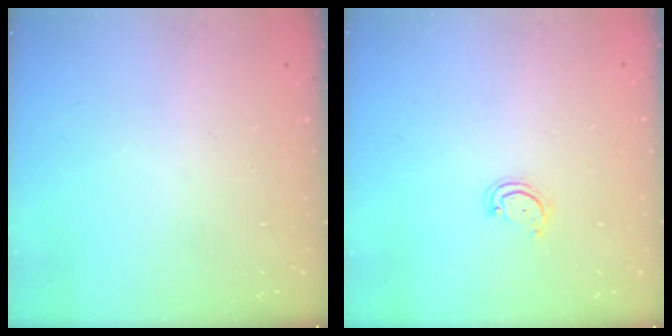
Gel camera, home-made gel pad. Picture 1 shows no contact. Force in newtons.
{"total": 3.1, "press": 3.1, "slide": 0.2}